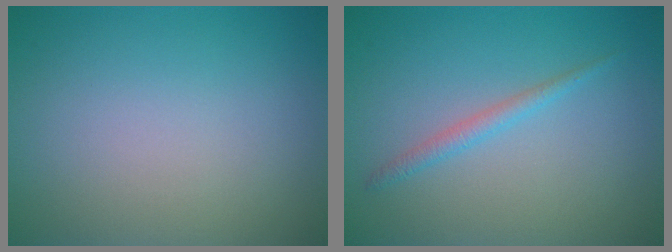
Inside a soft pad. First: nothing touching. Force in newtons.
{"total": 1.4, "press": 1.4, "slide": 0.0}